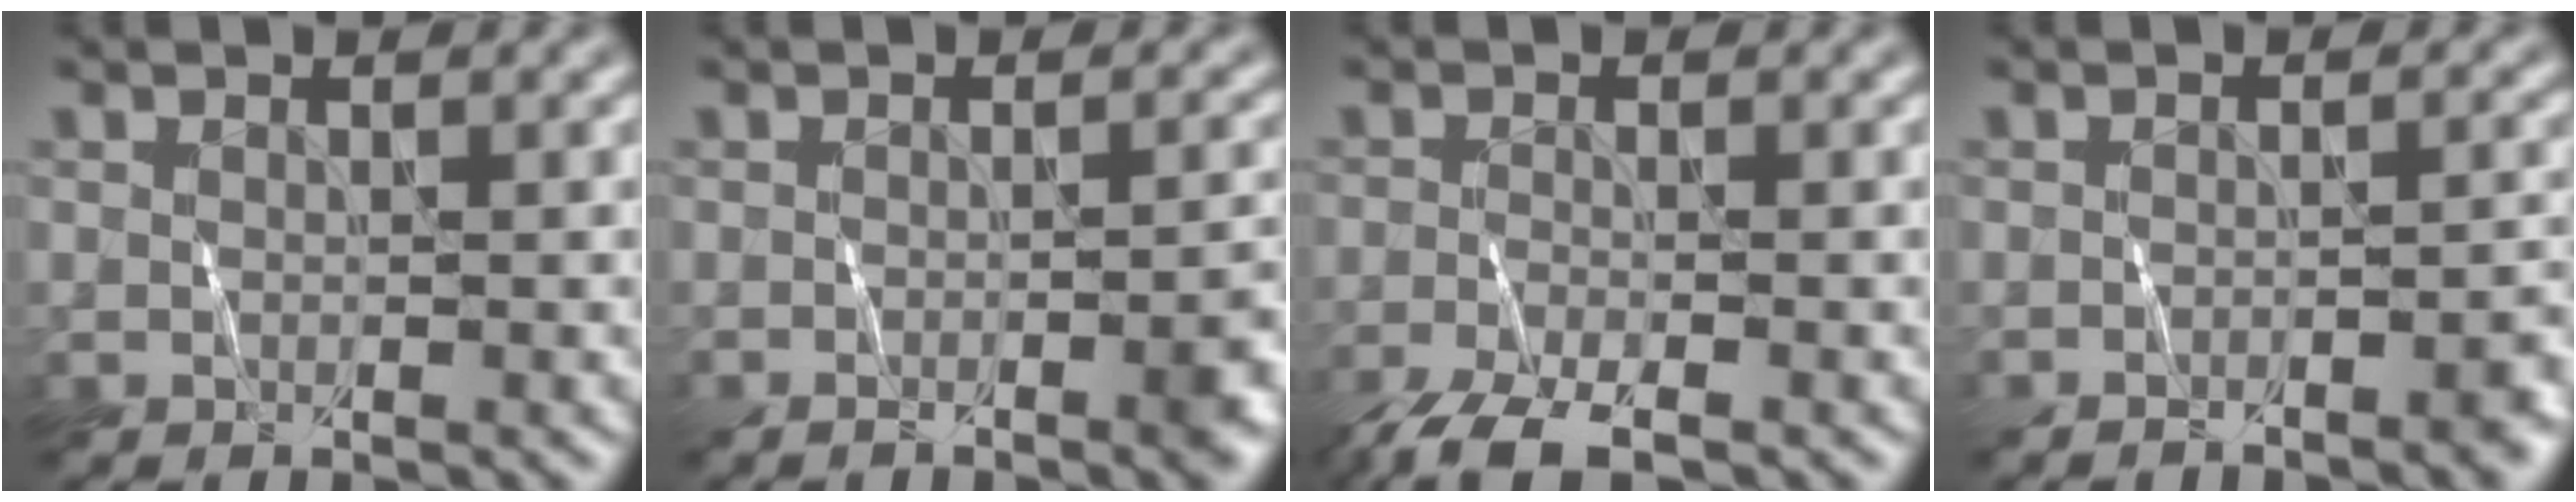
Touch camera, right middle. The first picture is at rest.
{"total": 2.8, "force": [-1.5, 0.6, 2.2], "torque": [-0.020, 0.002, -0.028]}
{"total": 4.6, "force": [-3.7, 0.8, 2.7], "torque": [-0.045, -0.010, -0.078]}
{"total": 2.4, "force": [-2.0, 0.3, 1.1], "torque": [-0.005, 0.004, -0.036]}